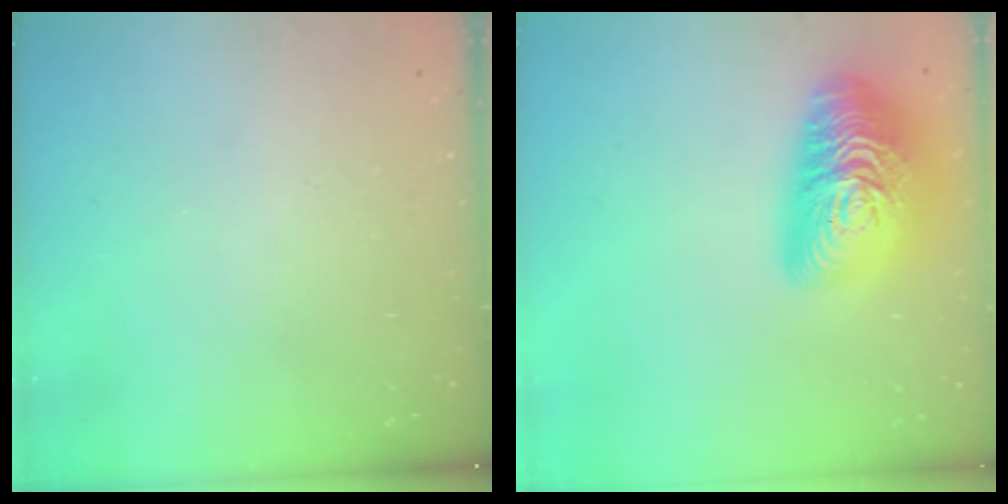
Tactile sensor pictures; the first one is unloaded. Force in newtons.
{"total": 26.8, "press": 26.8, "slide": 0.9}